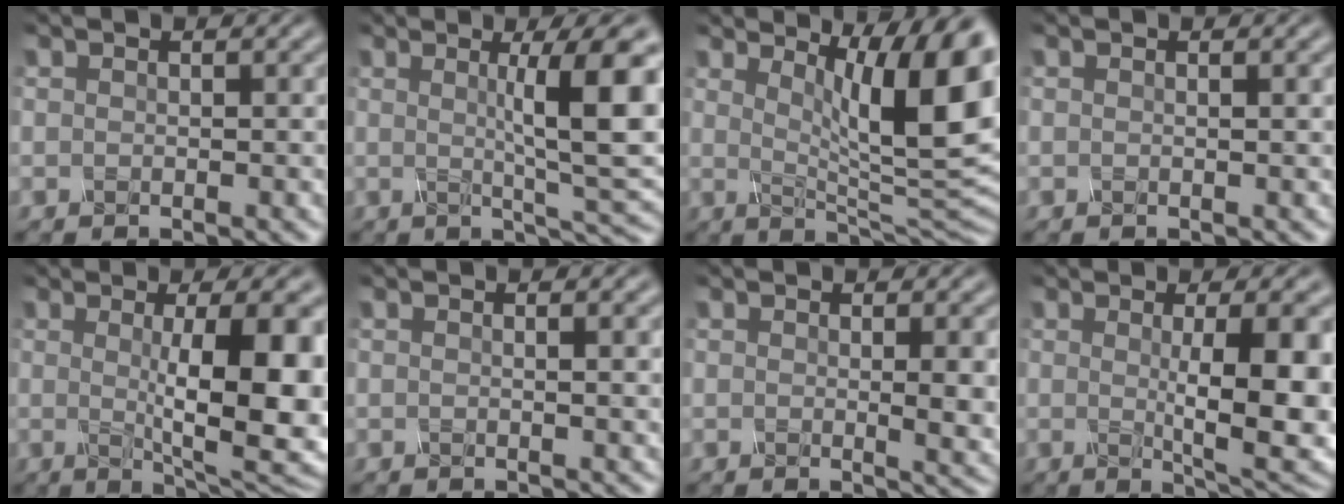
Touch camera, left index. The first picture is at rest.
{"total": 8.8, "force": [1.4, 1.5, 8.5], "torque": [-0.106, 0.005, 0.021]}
{"total": 11.8, "force": [3.8, 2.7, 10.8], "torque": [-0.138, -0.010, 0.061]}
{"total": 0.8, "force": [0.2, 0.2, 0.7], "torque": [-0.007, 0.003, -0.002]}
{"total": 10.4, "force": [0.5, 2.7, 10.0], "torque": [-0.127, -0.008, 0.009]}
{"total": 1.9, "force": [0.4, 0.7, 1.8], "torque": [-0.019, 0.002, -0.004]}
{"total": 3.4, "force": [0.3, 0.8, 3.3], "torque": [-0.038, -0.004, 0.005]}
{"total": 8.6, "force": [0.1, 2.0, 8.3], "torque": [-0.112, -0.008, 0.006]}